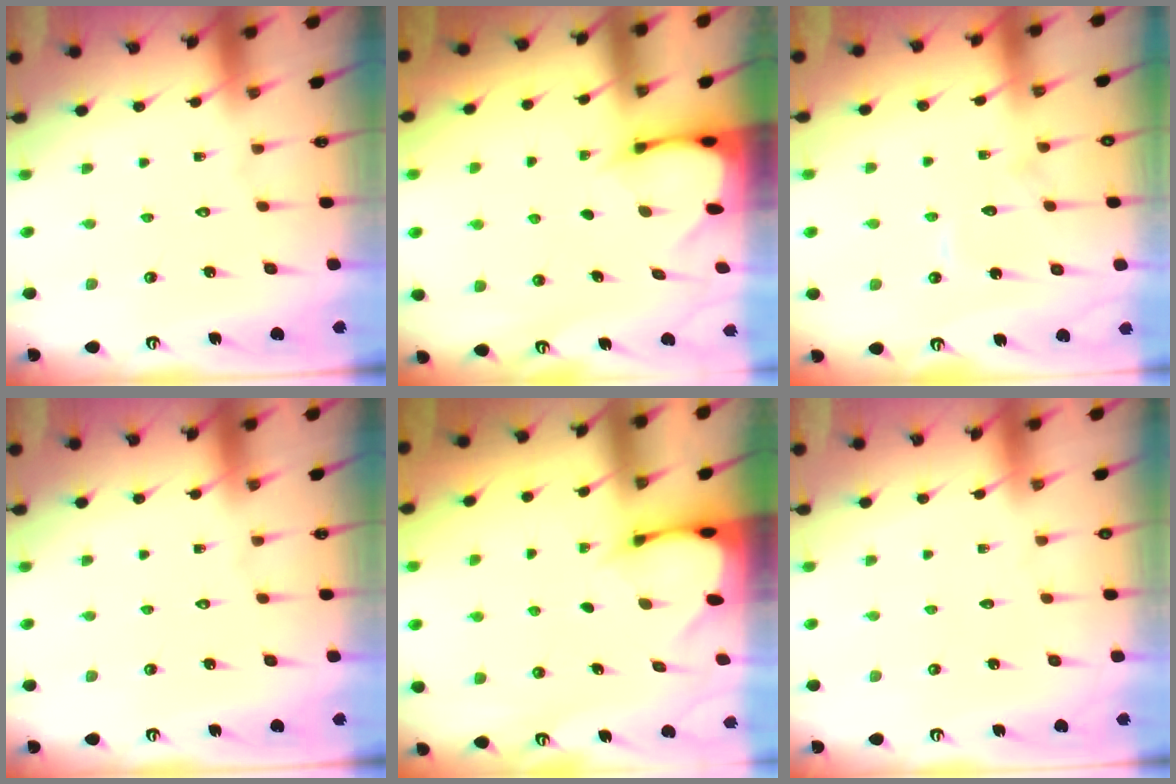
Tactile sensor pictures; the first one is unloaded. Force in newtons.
{"total": 2.6, "press": 2.5, "slide": 0.3}
{"total": 7.3, "press": 7.3, "slide": 0.7}
{"total": 0.0}
{"total": 2.0, "press": 2.0, "slide": 0.1}
{"total": 0.0}